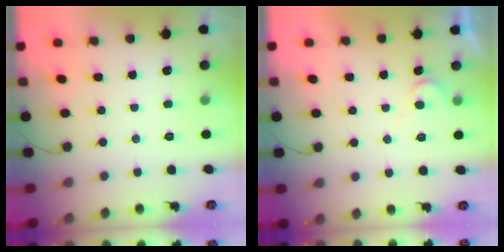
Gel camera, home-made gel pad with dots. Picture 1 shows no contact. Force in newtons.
{"total": 4.6, "press": 4.6, "slide": 0.4}